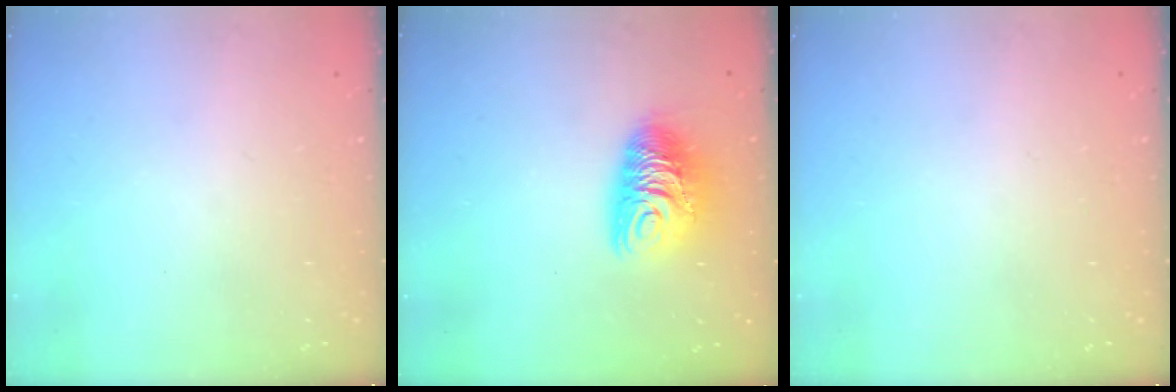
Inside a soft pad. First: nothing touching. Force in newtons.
{"total": 9.5, "press": 9.5, "slide": 1.0}
{"total": 0.0}